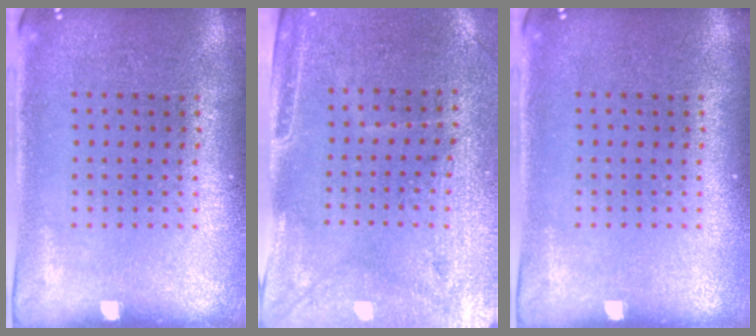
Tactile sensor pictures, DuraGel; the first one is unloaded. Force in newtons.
{"total": 3.1, "press": 2.8, "slide": 1.4}
{"total": 0.0}